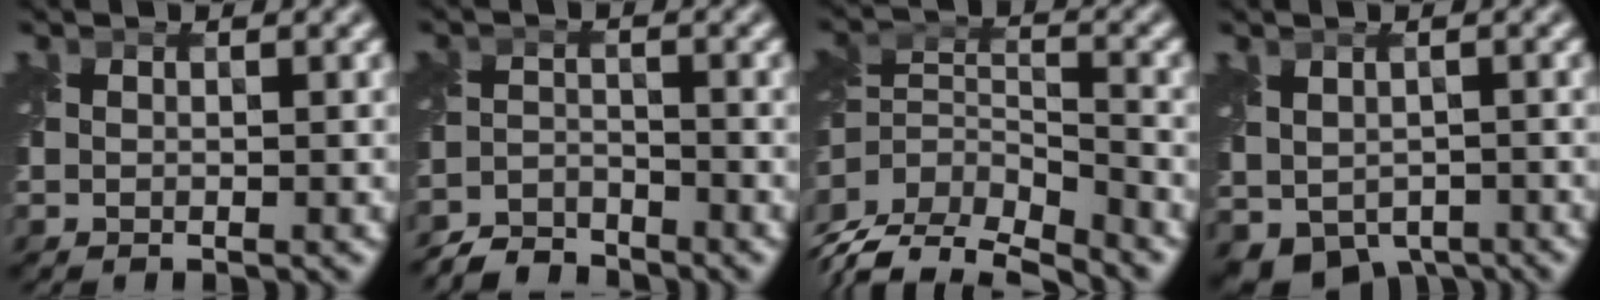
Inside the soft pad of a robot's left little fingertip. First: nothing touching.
{"total": 4.0, "force": [-3.9, 0.8, 0.4], "torque": [-0.002, -0.002, -0.079]}
{"total": 8.2, "force": [-6.3, 3.0, 4.3], "torque": [-0.096, -0.015, -0.111]}
{"total": 5.6, "force": [-2.3, 3.9, 3.3], "torque": [-0.062, -0.030, -0.023]}